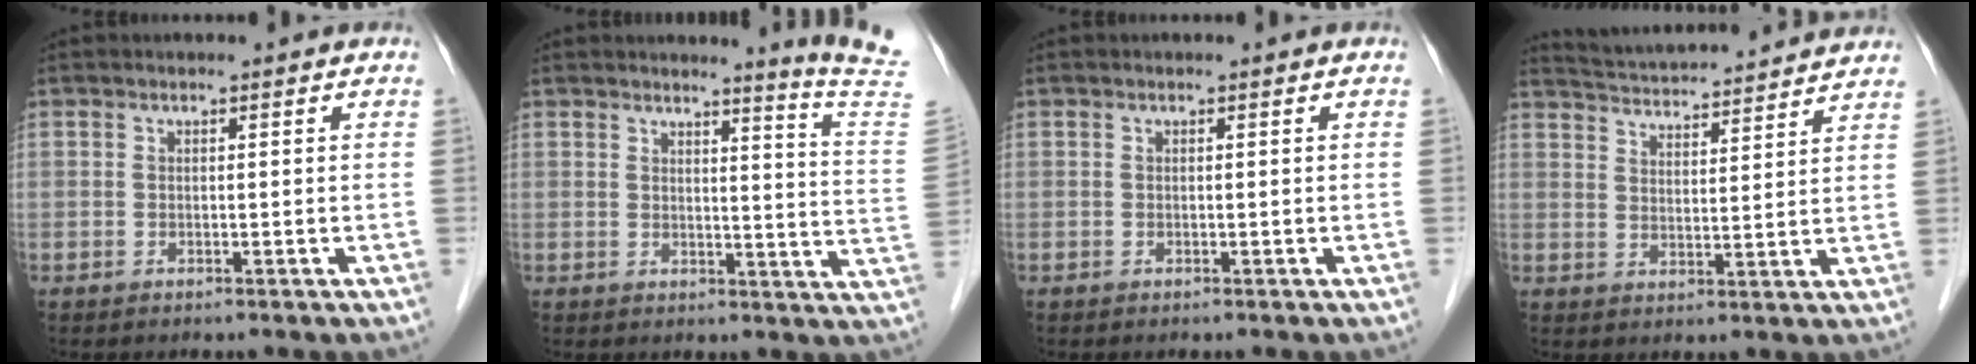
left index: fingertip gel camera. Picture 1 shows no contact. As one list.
[{"total": 9.1, "force": [8.1, -3.3, 2.4], "torque": [-0.040, -0.102, 0.080]}, {"total": 0.0}, {"total": 16.7, "force": [15.8, 1.3, 5.2], "torque": [-0.091, 0.026, 0.225]}]